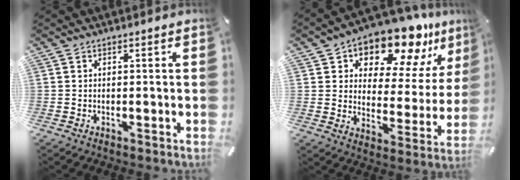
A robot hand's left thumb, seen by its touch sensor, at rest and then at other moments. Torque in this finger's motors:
{"motor_torque": [2.34, 2.34, 1.40, -1.37, 0.12]}